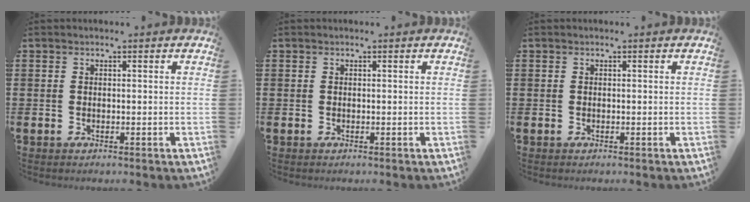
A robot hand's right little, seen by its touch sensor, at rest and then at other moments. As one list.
[{"total": 0.0}, {"total": 0.0}]